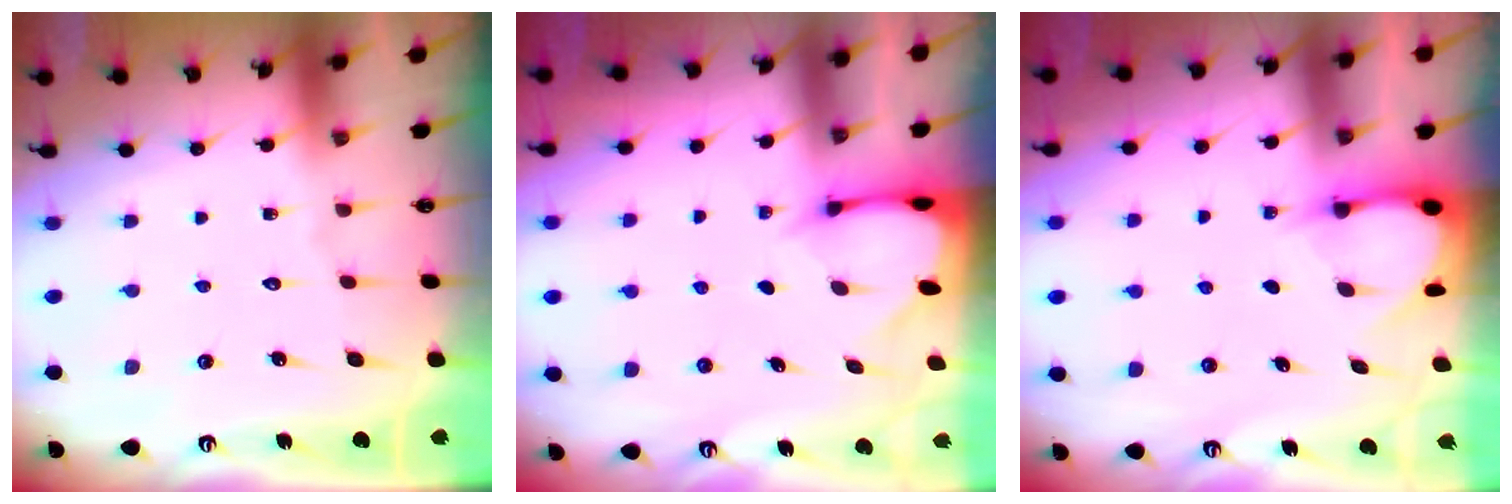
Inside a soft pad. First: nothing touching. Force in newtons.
{"total": 2.0, "press": 2.0, "slide": 0.1}
{"total": 3.3, "press": 3.2, "slide": 0.3}